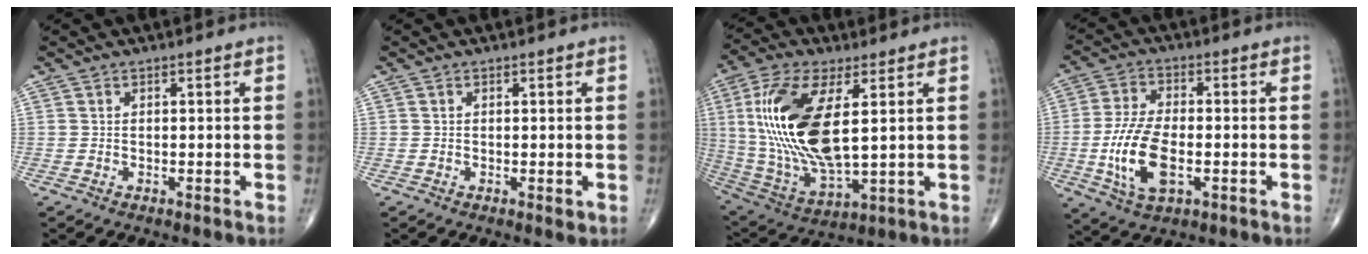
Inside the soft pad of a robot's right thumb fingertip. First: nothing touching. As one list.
[{"total": 0.8, "force": [-0.1, 0.4, 0.7], "torque": [-0.009, -0.003, -0.002]}, {"total": 21.4, "force": [3.8, 8.9, 19.1], "torque": [-0.404, -0.023, 0.077]}, {"total": 12.2, "force": [-2.6, 6.0, 10.3], "torque": [-0.209, 0.006, -0.046]}]